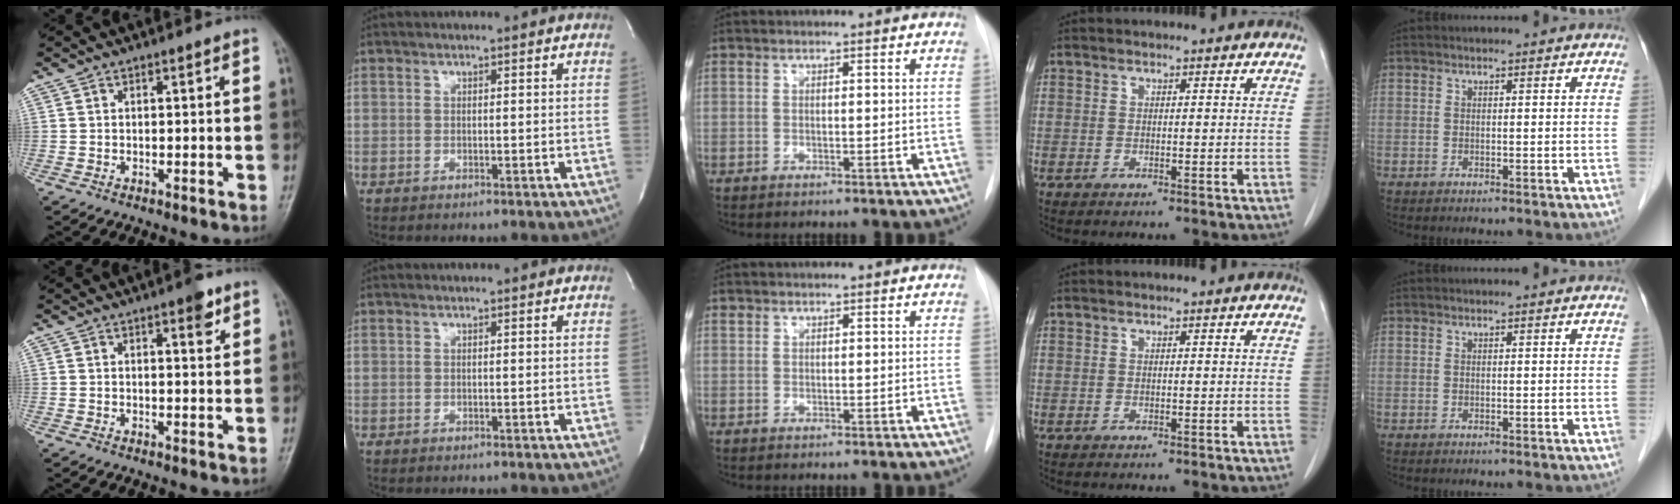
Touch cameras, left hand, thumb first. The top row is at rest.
{"thumb": {"total": 3.0, "force": [1.8, 0.9, 2.3], "torque": [-0.022, -0.006, 0.020]}, "middle": {"total": 0.5, "force": [0.4, 0.3, 0.0], "torque": [-0.004, 0.008, 0.006]}}